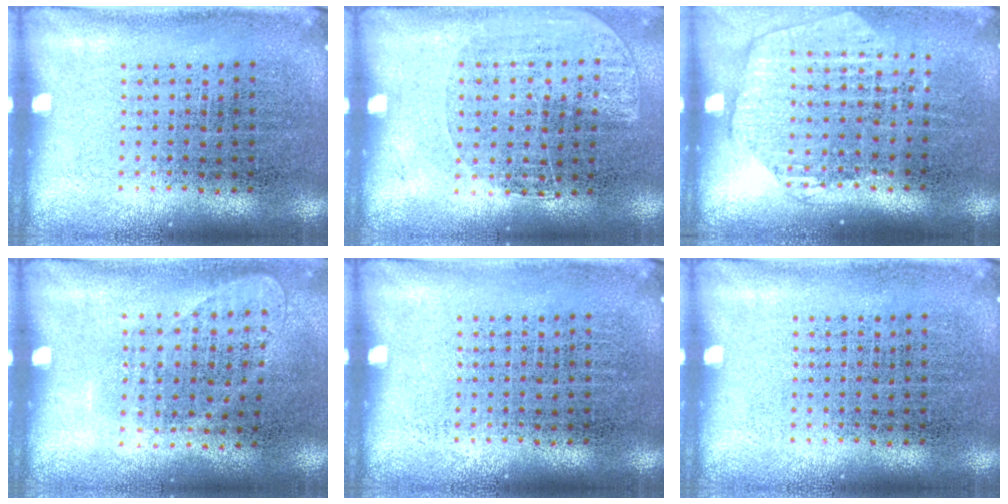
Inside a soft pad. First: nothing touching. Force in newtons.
{"total": 1.0, "press": 0.9, "slide": 0.5}
{"total": 1.6, "press": 1.4, "slide": 0.7}
{"total": 0.9, "press": 0.8, "slide": 0.4}
{"total": 0.0}
{"total": 0.0}